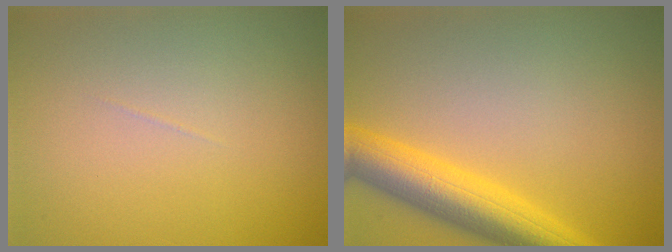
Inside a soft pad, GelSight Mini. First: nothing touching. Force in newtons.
{"total": 6.7, "press": 6.7, "slide": 0.4}